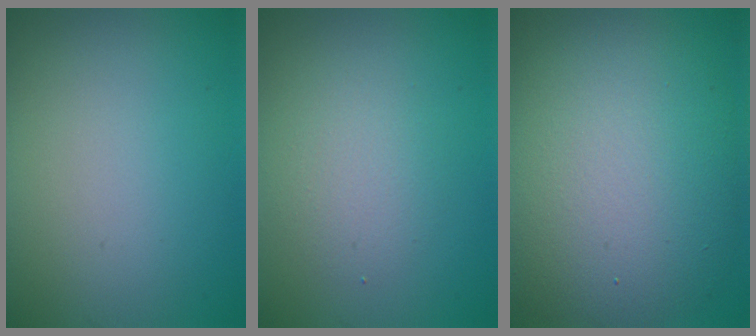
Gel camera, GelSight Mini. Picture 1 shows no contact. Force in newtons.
{"total": 2.4, "press": 2.4, "slide": 0.1}
{"total": 11.8, "press": 11.8, "slide": 0.5}